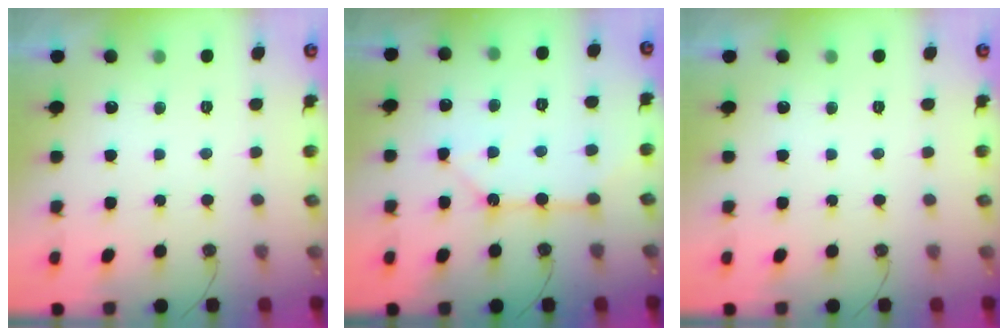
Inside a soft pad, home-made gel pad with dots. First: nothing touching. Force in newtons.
{"total": 11.3, "press": 11.2, "slide": 1.1}
{"total": 0.0}